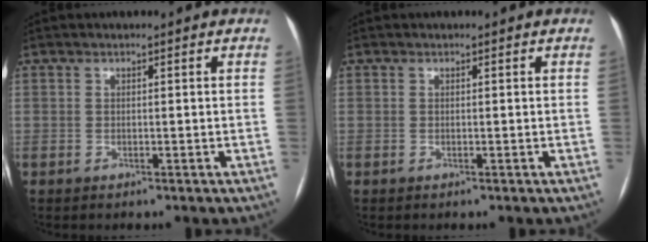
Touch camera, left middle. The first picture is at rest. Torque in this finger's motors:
{"motor_torque": [0.02, -0.03, 0.00, 0.00]}